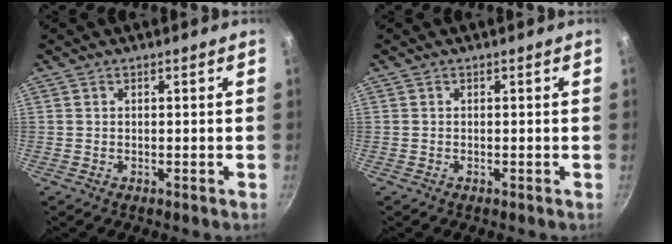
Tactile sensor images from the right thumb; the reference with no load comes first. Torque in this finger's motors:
{"motor_torque": [-0.21, 0.09, -0.22, 0.01, -0.01]}